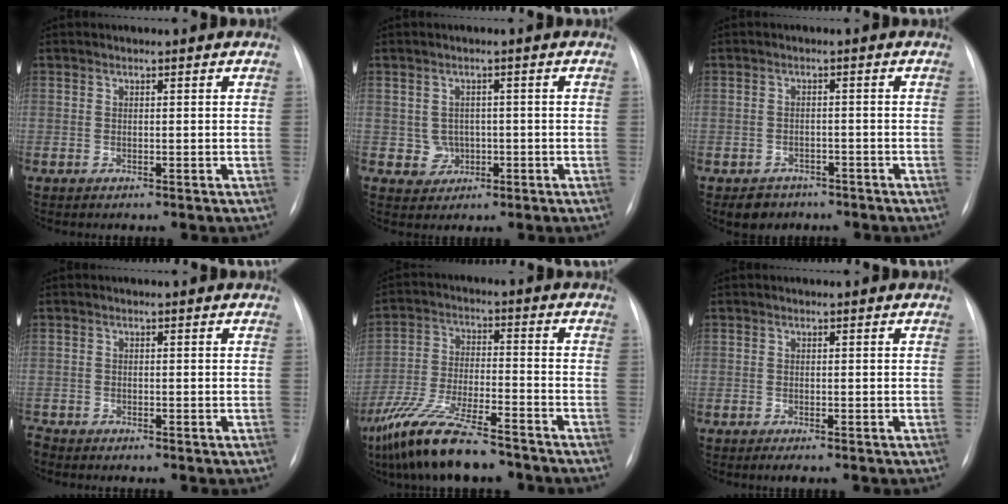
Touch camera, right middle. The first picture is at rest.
{"total": 3.0, "force": [-0.4, 3.0, 0.5], "torque": [-0.002, 0.009, 0.001]}
{"total": 3.6, "force": [-2.6, 2.5, 0.4], "torque": [-0.008, 0.008, -0.034]}
{"total": 1.2, "force": [-1.2, 0.4, 0.2], "torque": [-0.002, -0.002, -0.020]}
{"total": 13.6, "force": [-10.5, 2.3, 8.2], "torque": [-0.160, -0.027, -0.188]}
{"total": 0.9, "force": [-0.6, 0.2, 0.6], "torque": [-0.011, -0.002, -0.008]}